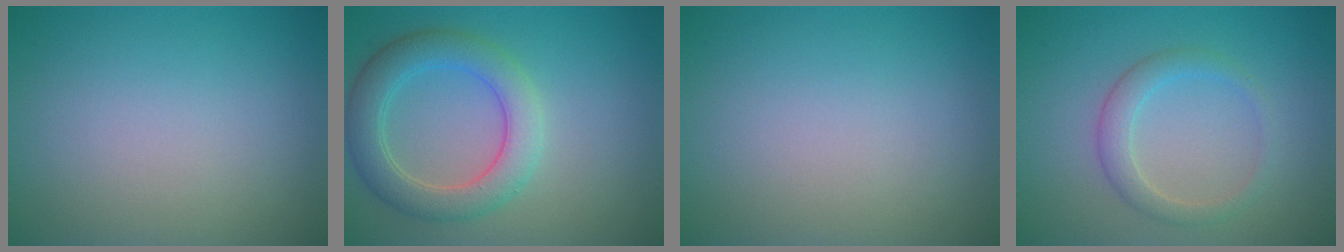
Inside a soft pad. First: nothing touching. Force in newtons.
{"total": 5.0, "press": 5.0, "slide": 0.4}
{"total": 0.0}
{"total": 2.2, "press": 2.2, "slide": 0.1}